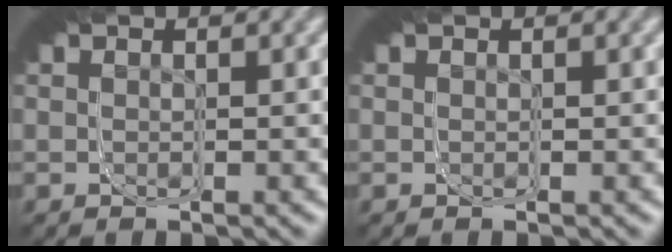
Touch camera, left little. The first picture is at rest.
{"total": 0.0}